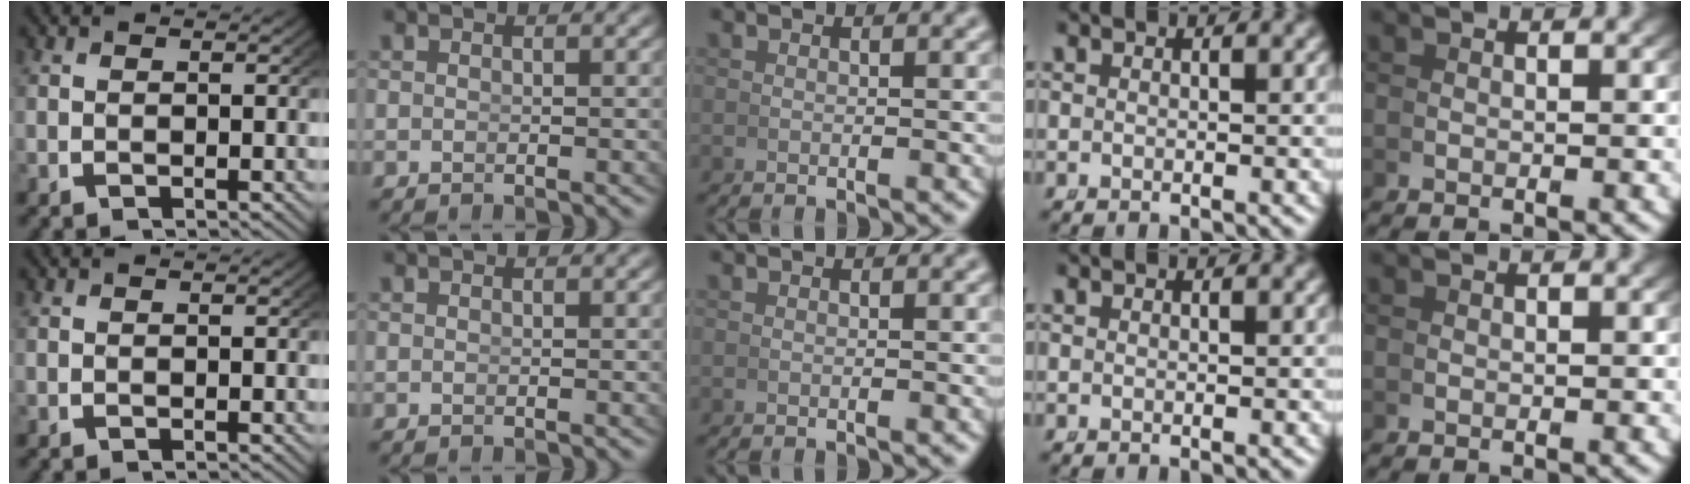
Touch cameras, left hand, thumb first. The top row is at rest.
{}